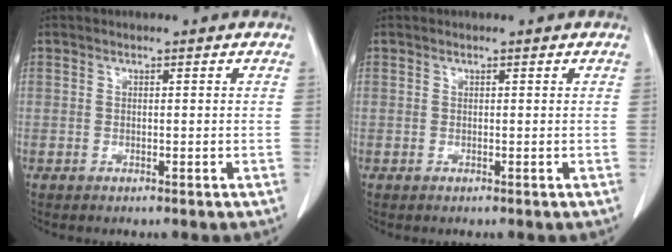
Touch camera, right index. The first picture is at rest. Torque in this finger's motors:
{"motor_torque": [-0.42, 0.06, -0.02, -0.01]}